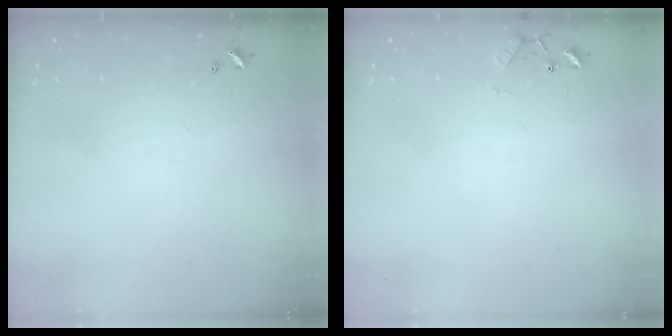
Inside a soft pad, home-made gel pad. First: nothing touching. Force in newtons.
{"total": 8.4, "press": 8.4, "slide": 0.7}